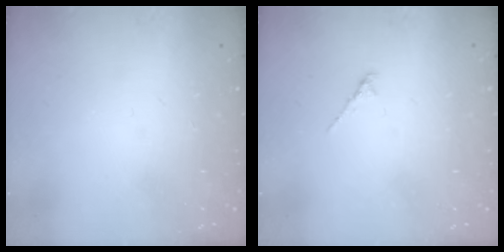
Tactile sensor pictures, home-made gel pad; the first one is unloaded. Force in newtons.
{"total": 1.2, "press": 1.1, "slide": 0.4}